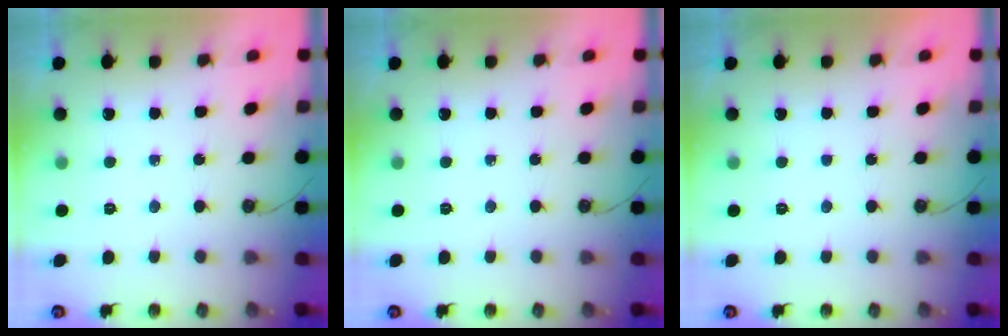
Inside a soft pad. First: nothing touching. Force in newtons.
{"total": 0.0}
{"total": 0.0}